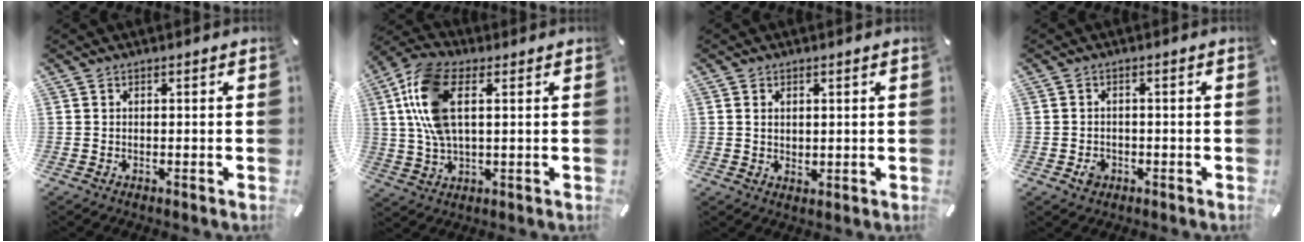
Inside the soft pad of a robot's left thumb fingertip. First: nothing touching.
{"total": 13.0, "force": [3.3, 6.6, 10.7], "torque": [-0.237, -0.003, 0.060]}
{"total": 2.0, "force": [0.9, 1.5, 1.0], "torque": [-0.014, 0.002, 0.013]}
{"total": 2.7, "force": [-1.0, 2.2, 1.1], "torque": [-0.019, 0.005, -0.017]}